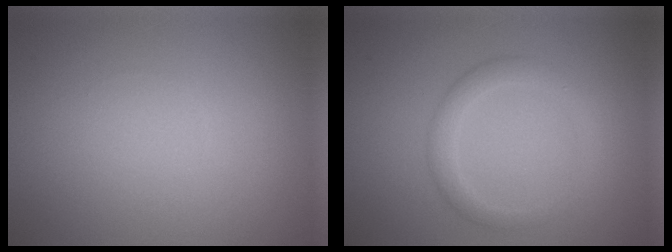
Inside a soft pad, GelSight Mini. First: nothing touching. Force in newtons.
{"total": 2.3, "press": 2.3, "slide": 0.1}